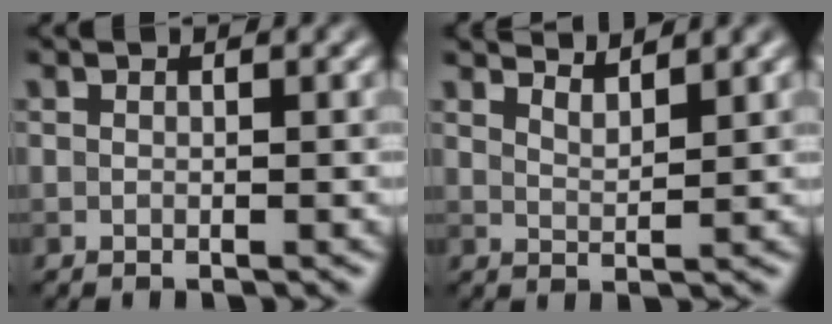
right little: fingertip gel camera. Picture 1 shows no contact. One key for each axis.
{"total": 3.0, "fx": 2.9, "fy": 0.4, "fz": 0.8, "tx": -0.006, "ty": 0.005, "tz": 0.037}